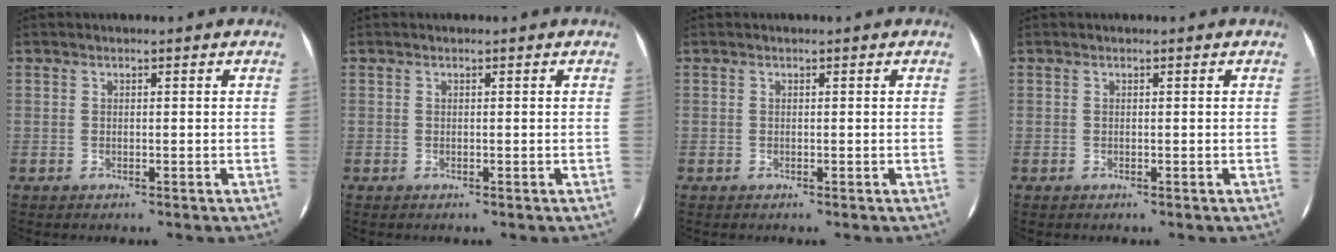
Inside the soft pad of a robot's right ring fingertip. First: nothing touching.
{"total": 0.0}
{"total": 0.0}
{"total": 0.0}